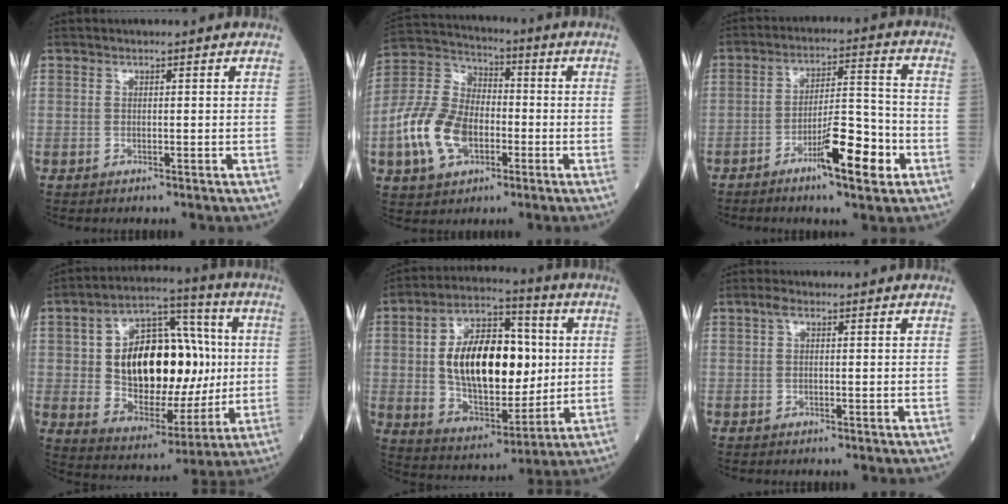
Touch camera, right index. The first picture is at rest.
{"total": 13.5, "force": [-3.9, 8.4, 9.8], "torque": [-0.232, 0.018, -0.069]}
{"total": 8.1, "force": [-3.8, 1.7, 6.9], "torque": [-0.112, 0.007, -0.057]}
{"total": 20.4, "force": [1.9, 10.8, 17.1], "torque": [-0.285, 0.036, 0.041]}
{"total": 18.6, "force": [2.0, 9.2, 16.0], "torque": [-0.289, 0.017, 0.038]}
{"total": 1.2, "force": [0.5, 0.4, 1.0], "torque": [-0.021, 0.010, 0.007]}